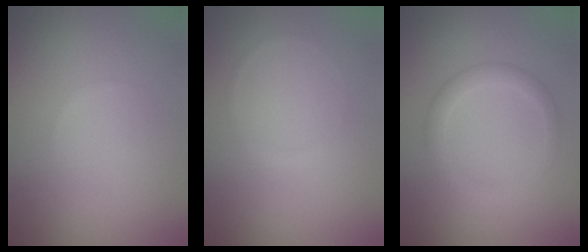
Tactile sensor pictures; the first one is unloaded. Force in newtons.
{"total": 0.5, "press": 0.5, "slide": 0.1}
{"total": 2.2, "press": 2.2, "slide": 0.1}